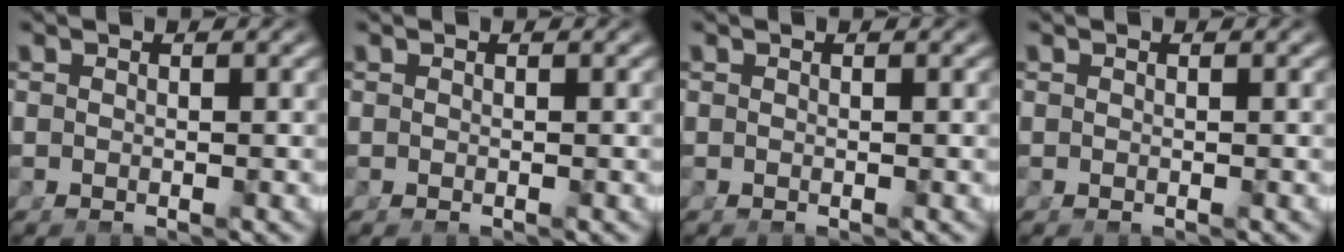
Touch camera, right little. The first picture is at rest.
{"total": 0.0}
{"total": 0.0}
{"total": 0.0}